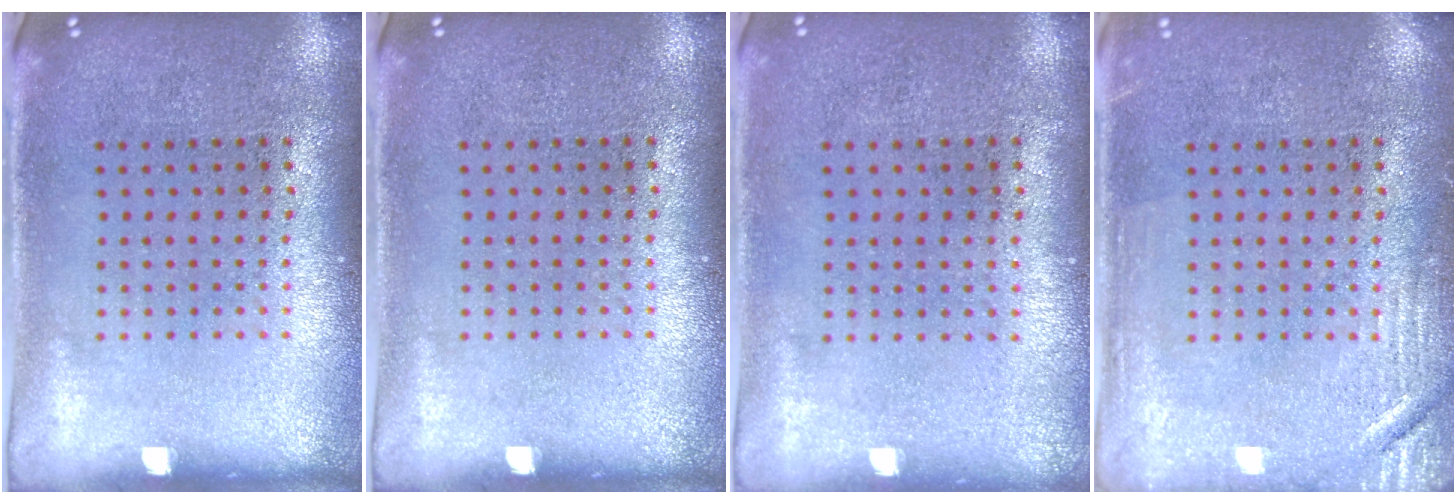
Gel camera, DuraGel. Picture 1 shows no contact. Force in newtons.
{"total": 0.0}
{"total": 0.0}
{"total": 2.5, "press": 2.5, "slide": 0.4}